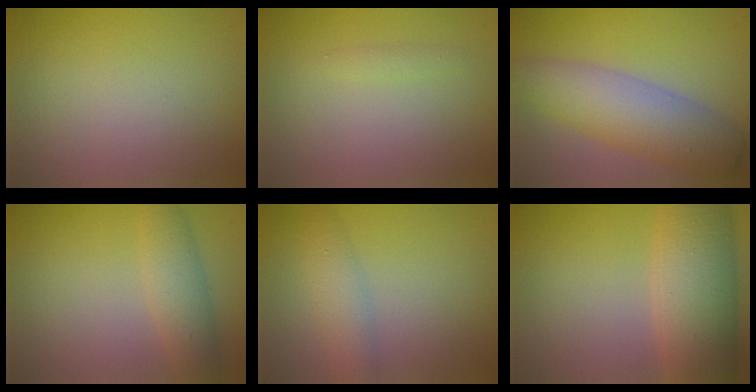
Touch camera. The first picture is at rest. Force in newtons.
{"total": 0.7, "press": 0.7, "slide": 0.0}
{"total": 6.4, "press": 6.3, "slide": 0.5}
{"total": 3.4, "press": 3.4, "slide": 0.1}
{"total": 2.7, "press": 2.7, "slide": 0.0}
{"total": 9.2, "press": 9.2, "slide": 0.3}